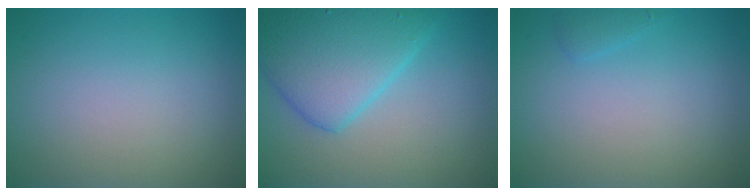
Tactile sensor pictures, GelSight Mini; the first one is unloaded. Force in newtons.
{"total": 7.1, "press": 7.1, "slide": 0.1}
{"total": 0.8, "press": 0.8, "slide": 0.1}